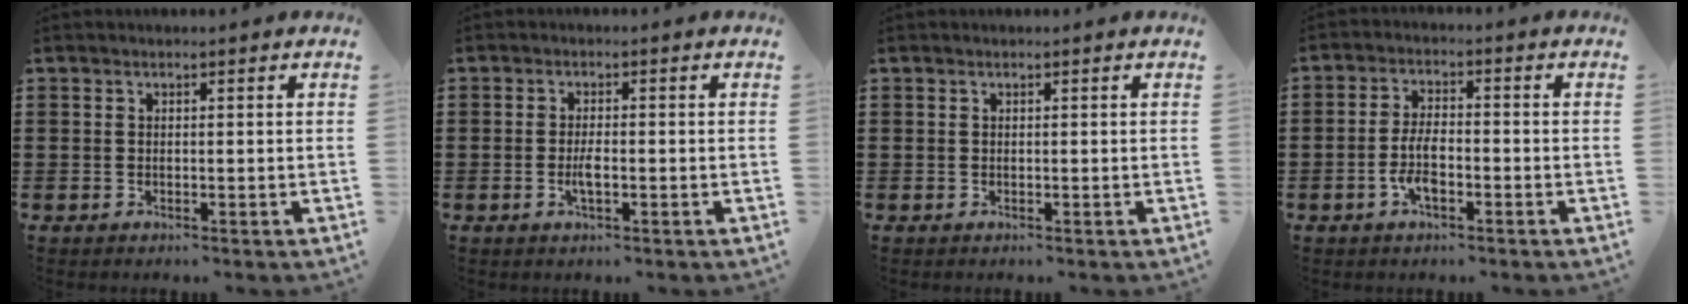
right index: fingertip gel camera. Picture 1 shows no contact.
{"total": 2.5, "force": [-0.7, 0.7, 2.3], "torque": [-0.049, -0.001, -0.014]}
{"total": 0.0}
{"total": 5.2, "force": [-1.9, 1.9, 4.5], "torque": [-0.105, -0.005, -0.042]}